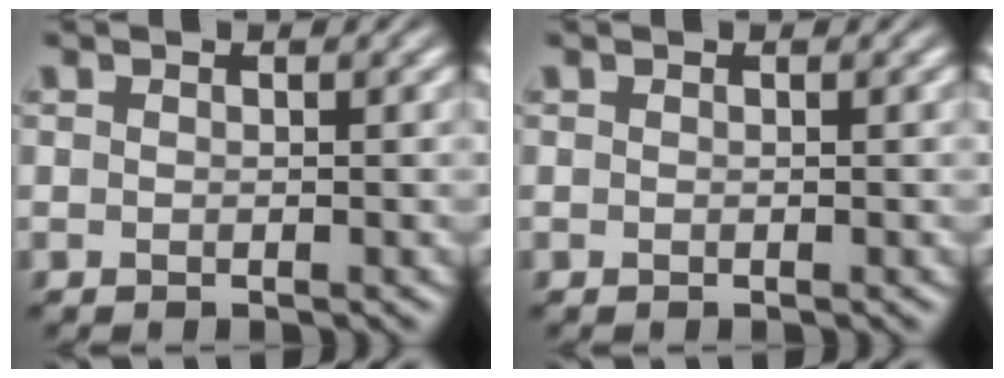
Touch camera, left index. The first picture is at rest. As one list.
[{"total": 0.0}]